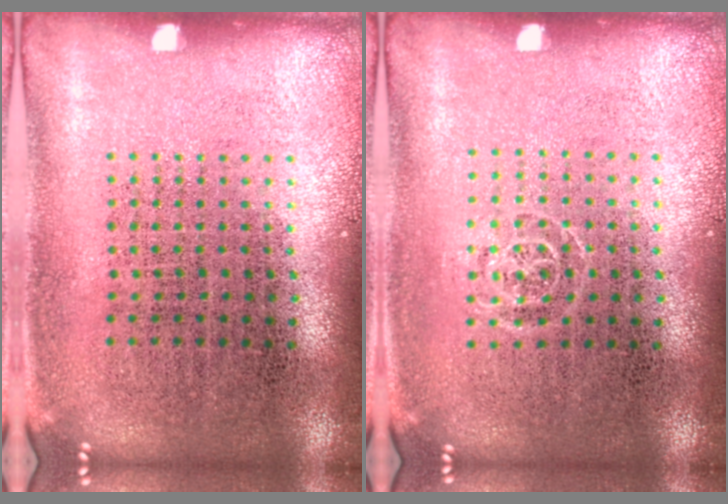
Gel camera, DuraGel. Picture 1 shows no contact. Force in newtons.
{"total": 0.6, "press": 0.5, "slide": 0.3}